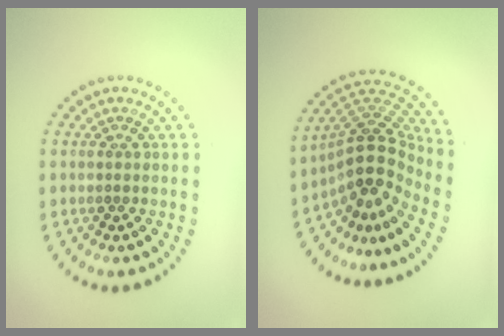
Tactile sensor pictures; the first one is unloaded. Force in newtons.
{"total": 5.3, "press": 3.7, "slide": 3.8}